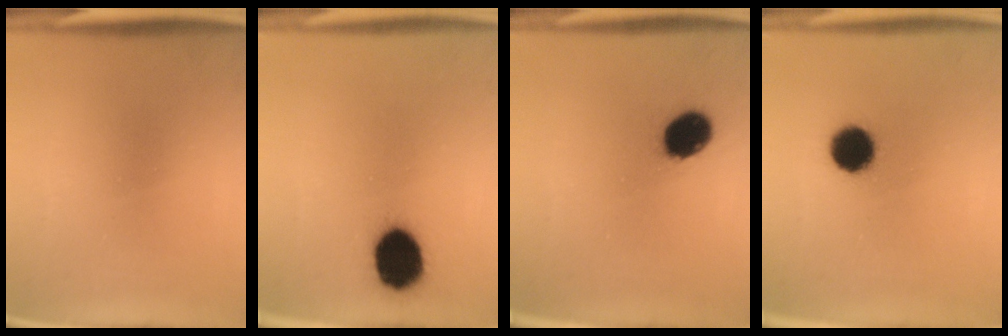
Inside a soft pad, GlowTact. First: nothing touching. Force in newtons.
{"total": 13.0}
{"total": 10.0}
{"total": 8.6}